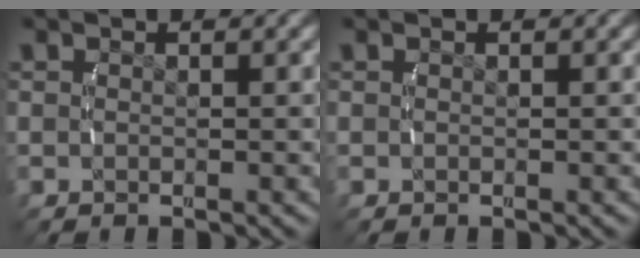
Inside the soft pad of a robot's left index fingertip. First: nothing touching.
{"total": 0.0}